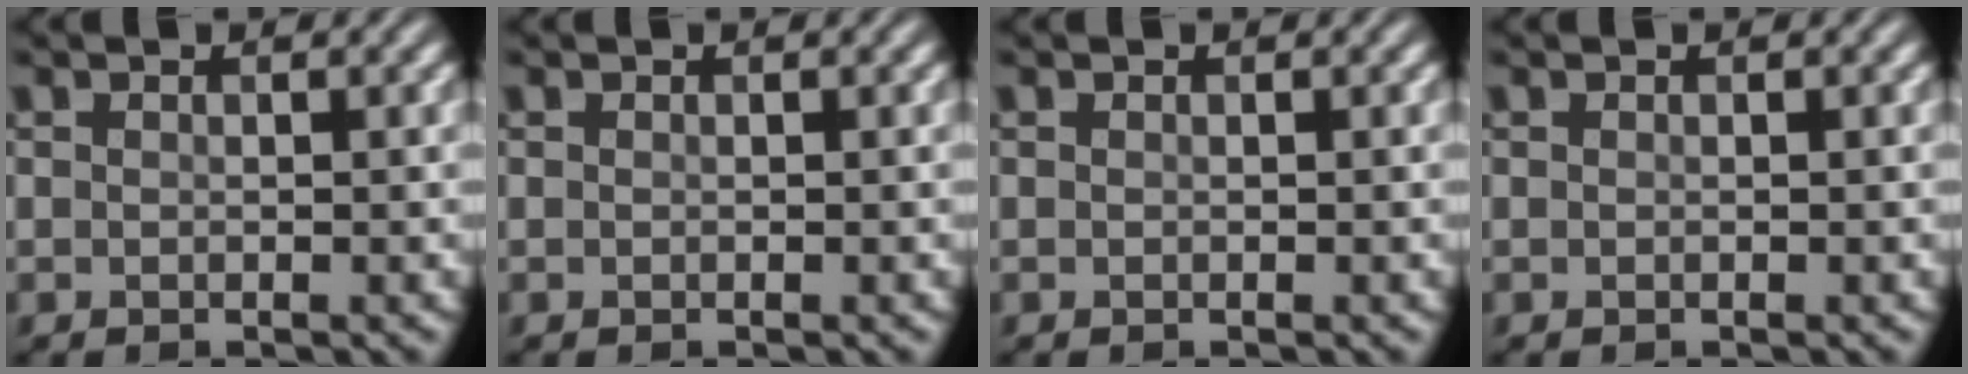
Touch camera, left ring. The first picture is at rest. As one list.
[{"total": 0.0}, {"total": 0.0}, {"total": 0.0}]